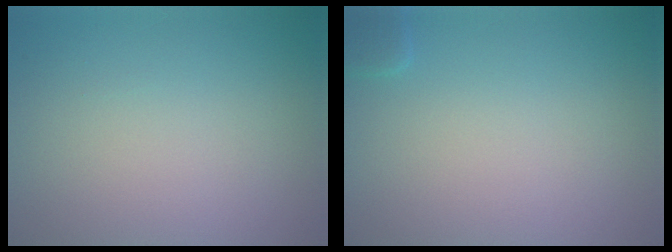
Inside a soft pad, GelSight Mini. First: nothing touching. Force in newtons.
{"total": 0.8, "press": 0.8, "slide": 0.1}